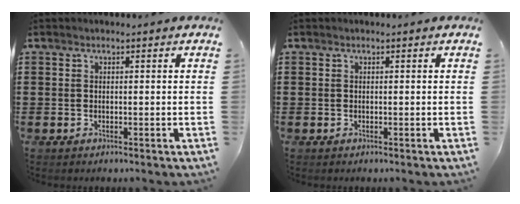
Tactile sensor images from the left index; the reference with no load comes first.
{"total": 0.0}